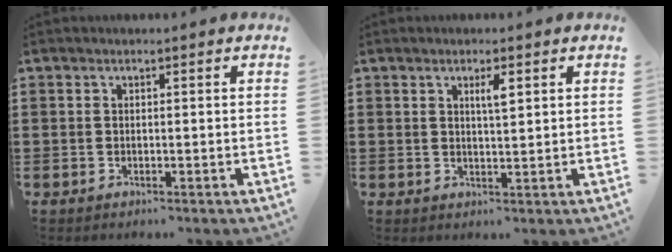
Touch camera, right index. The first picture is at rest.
{"total": 2.4, "force": [1.0, 0.5, 2.1], "torque": [-0.035, 0.000, 0.013]}